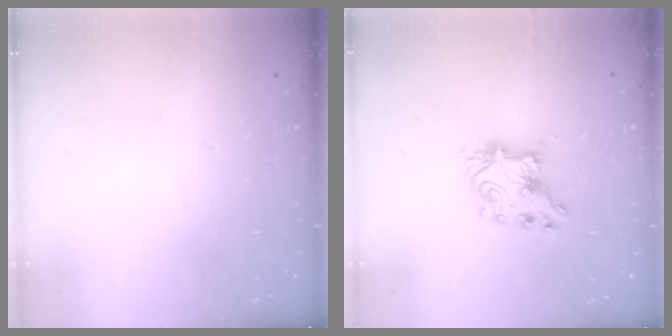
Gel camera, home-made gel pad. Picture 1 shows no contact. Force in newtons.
{"total": 7.5, "press": 7.5, "slide": 0.4}